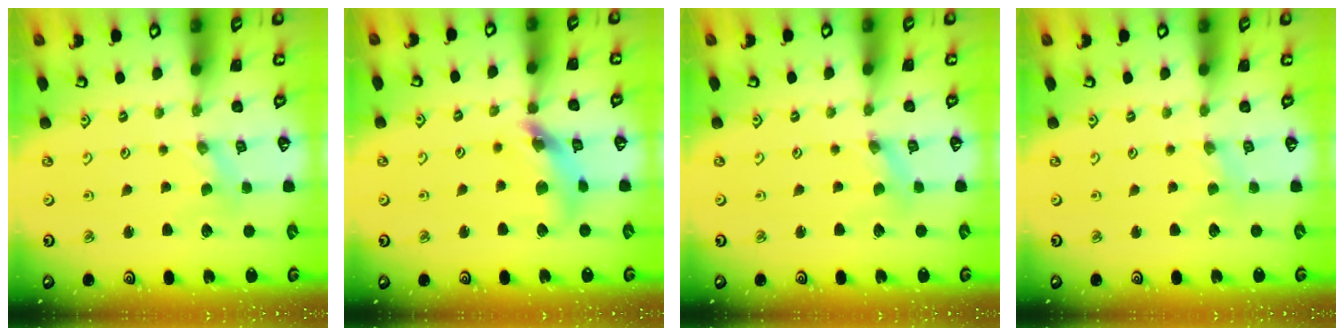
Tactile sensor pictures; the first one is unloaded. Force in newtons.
{"total": 12.8, "press": 12.7, "slide": 1.5}
{"total": 1.4, "press": 1.4, "slide": 0.0}
{"total": 1.3, "press": 1.3, "slide": 0.1}